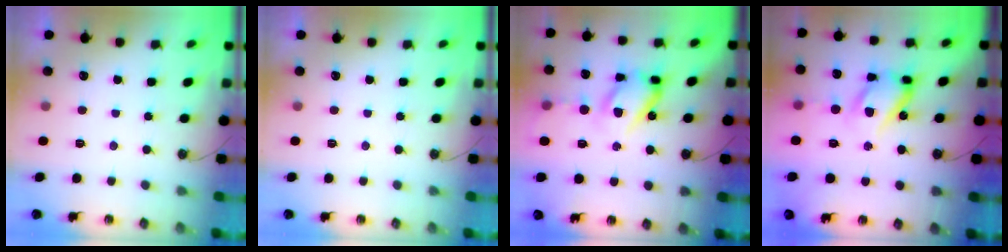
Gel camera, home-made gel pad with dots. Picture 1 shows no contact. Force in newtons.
{"total": 0.0}
{"total": 15.7, "press": 15.5, "slide": 2.6}
{"total": 16.3, "press": 16.2, "slide": 1.4}